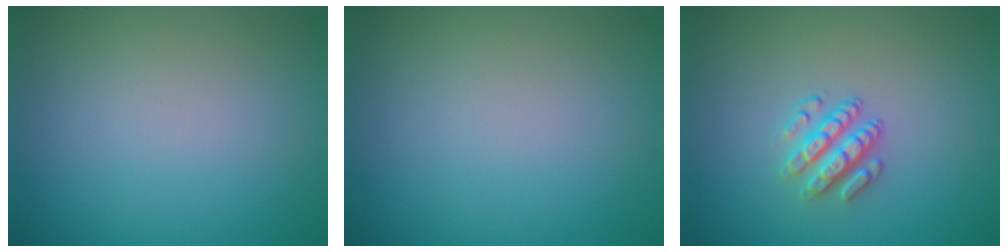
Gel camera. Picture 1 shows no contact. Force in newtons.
{"total": 0.0}
{"total": 2.9, "press": 2.5, "slide": 1.4}